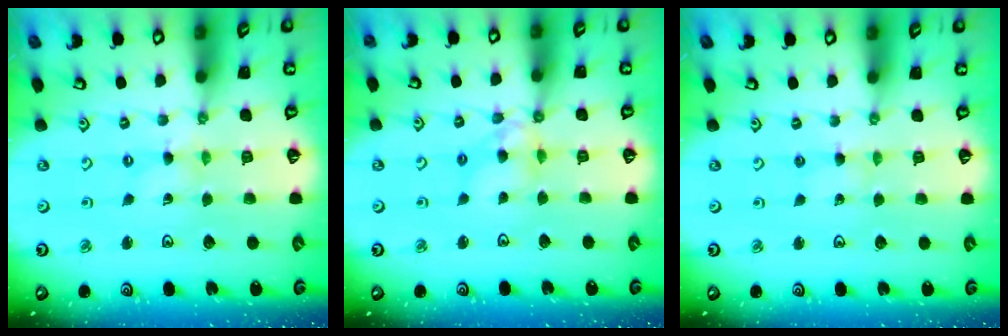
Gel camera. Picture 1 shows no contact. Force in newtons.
{"total": 8.4, "press": 8.3, "slide": 0.6}
{"total": 2.5, "press": 2.5, "slide": 0.3}